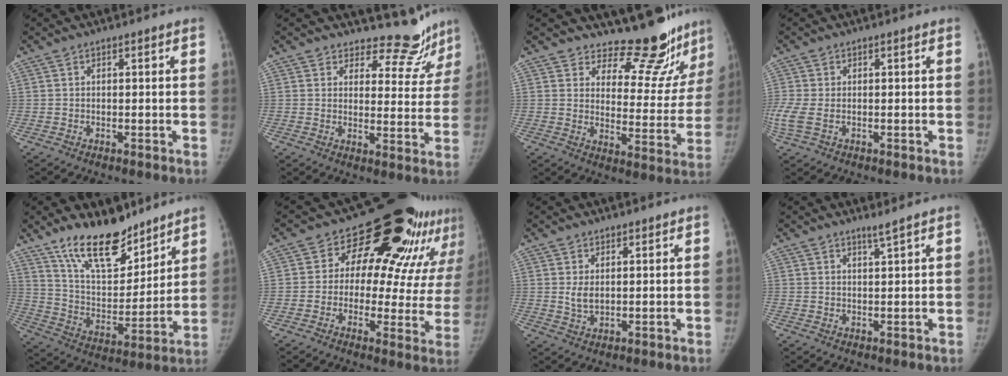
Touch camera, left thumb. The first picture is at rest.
{"total": 10.4, "force": [9.7, 3.7, 0.4], "torque": [0.048, -0.086, 0.103]}
{"total": 15.1, "force": [14.0, 5.0, 2.8], "torque": [0.026, -0.134, 0.169]}
{"total": 4.9, "force": [-1.0, 2.9, 3.9], "torque": [-0.117, 0.000, -0.015]}
{"total": 17.1, "force": [12.9, 7.1, 8.8], "torque": [-0.099, -0.084, 0.230]}
{"total": 24.6, "force": [12.3, 12.4, 17.2], "torque": [-0.204, -0.016, 0.157]}
{"total": 3.0, "force": [1.1, 2.1, 1.9], "torque": [-0.024, -0.012, 0.025]}
{"total": 1.5, "force": [1.3, -0.5, 0.6], "torque": [-0.004, -0.017, 0.021]}